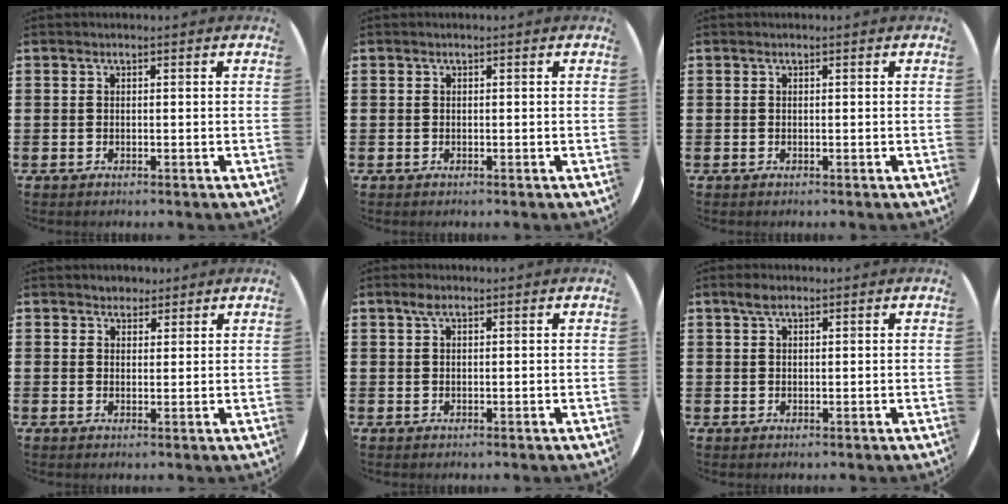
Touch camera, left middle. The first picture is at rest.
{"total": 0.0}
{"total": 0.0}
{"total": 2.0, "force": [1.8, 0.8, 0.0], "torque": [0.005, 0.001, 0.033]}
{"total": 1.3, "force": [0.7, 0.5, 1.0], "torque": [-0.022, 0.005, 0.011]}
{"total": 1.8, "force": [1.2, 0.9, 0.9], "torque": [-0.012, 0.003, 0.021]}